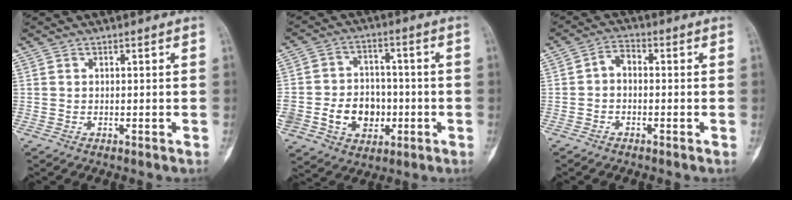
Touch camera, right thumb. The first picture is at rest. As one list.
[{"total": 13.3, "force": [-2.8, 10.6, 7.4], "torque": [-0.092, 0.026, -0.035]}, {"total": 3.1, "force": [-0.4, 2.0, 2.4], "torque": [-0.033, 0.017, -0.019]}]